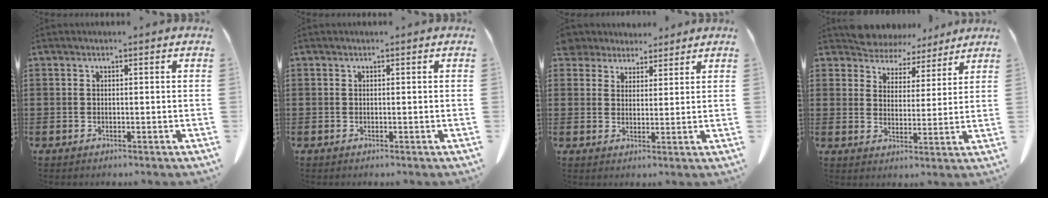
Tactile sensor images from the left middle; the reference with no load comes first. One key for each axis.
{"total": 0.0}
{"total": 4.3, "fx": 4.0, "fy": 1.6, "fz": 0.1, "tx": -0.019, "ty": -0.006, "tz": 0.078}
{"total": 5.2, "fx": 5.0, "fy": 1.5, "fz": -0.4, "tx": -0.023, "ty": -0.029, "tz": 0.092}